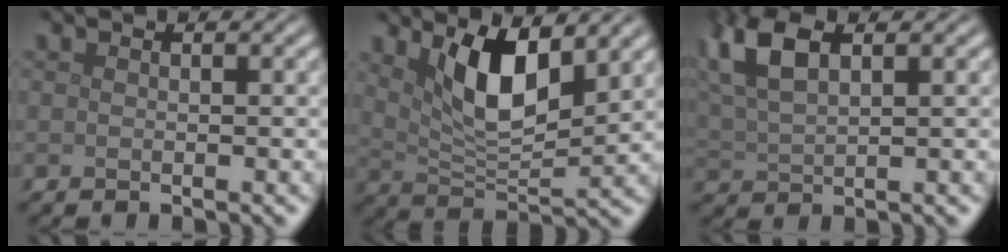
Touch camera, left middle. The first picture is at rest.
{"total": 6.7, "force": [2.9, 2.6, 5.4], "torque": [-0.102, -0.007, 0.055]}
{"total": 6.4, "force": [3.0, 2.9, 4.8], "torque": [-0.117, 0.016, 0.060]}